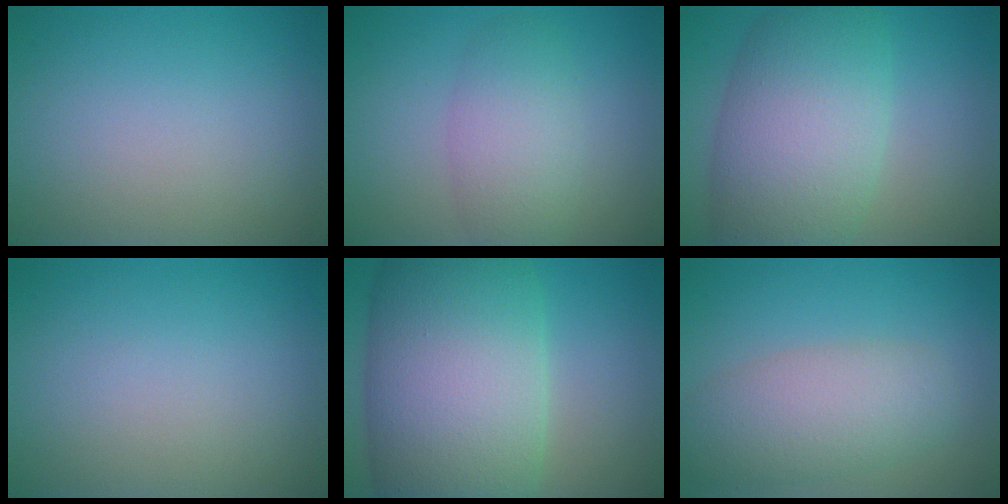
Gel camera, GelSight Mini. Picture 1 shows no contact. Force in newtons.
{"total": 4.2, "press": 4.2, "slide": 0.2}
{"total": 9.9, "press": 9.9, "slide": 0.1}
{"total": 0.0}
{"total": 15.4, "press": 15.4, "slide": 0.4}
{"total": 5.3, "press": 5.3, "slide": 0.2}